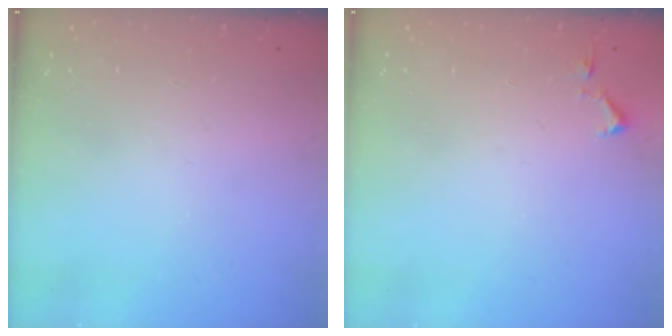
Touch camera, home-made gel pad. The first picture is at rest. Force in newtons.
{"total": 3.1, "press": 3.1, "slide": 0.6}